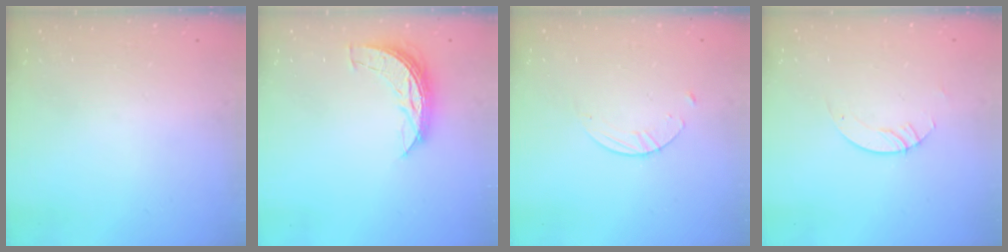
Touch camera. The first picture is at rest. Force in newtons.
{"total": 6.9, "press": 6.9, "slide": 0.3}
{"total": 2.7, "press": 2.6, "slide": 0.3}
{"total": 2.1, "press": 2.1, "slide": 0.2}